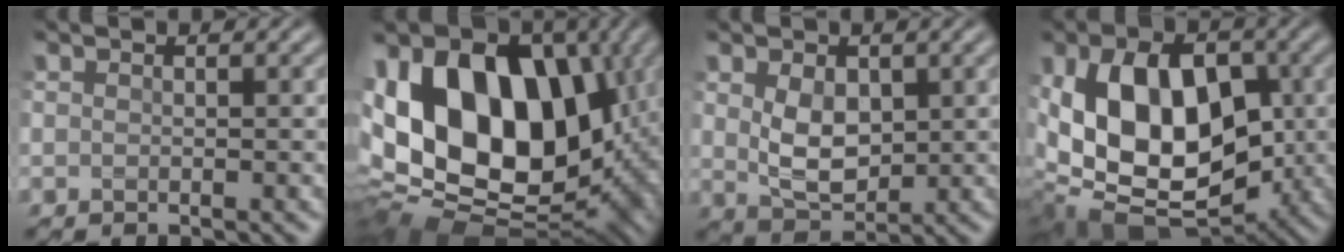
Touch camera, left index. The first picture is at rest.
{"total": 17.8, "force": [2.4, 12.1, 12.9], "torque": [-0.235, 0.011, 0.051]}
{"total": 4.3, "force": [0.7, 2.8, 3.2], "torque": [-0.070, -0.003, 0.021]}
{"total": 14.8, "force": [-0.7, 9.5, 11.4], "torque": [-0.208, -0.004, -0.009]}